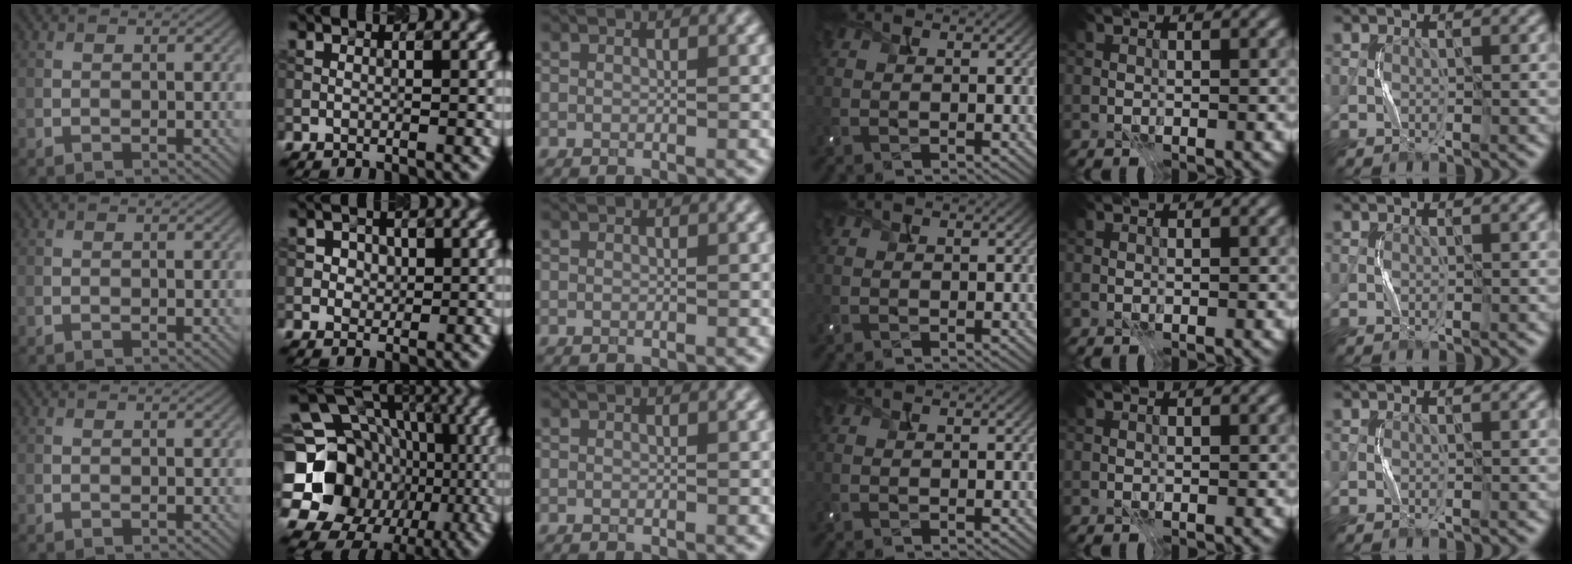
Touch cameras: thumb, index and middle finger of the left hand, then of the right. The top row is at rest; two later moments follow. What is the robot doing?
{"motion": "press", "object": "camera"}